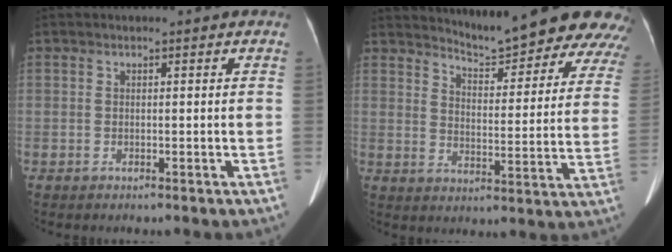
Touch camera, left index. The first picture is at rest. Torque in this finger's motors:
{"motor_torque": [1.02, -1.12, 0.18, 0.01]}